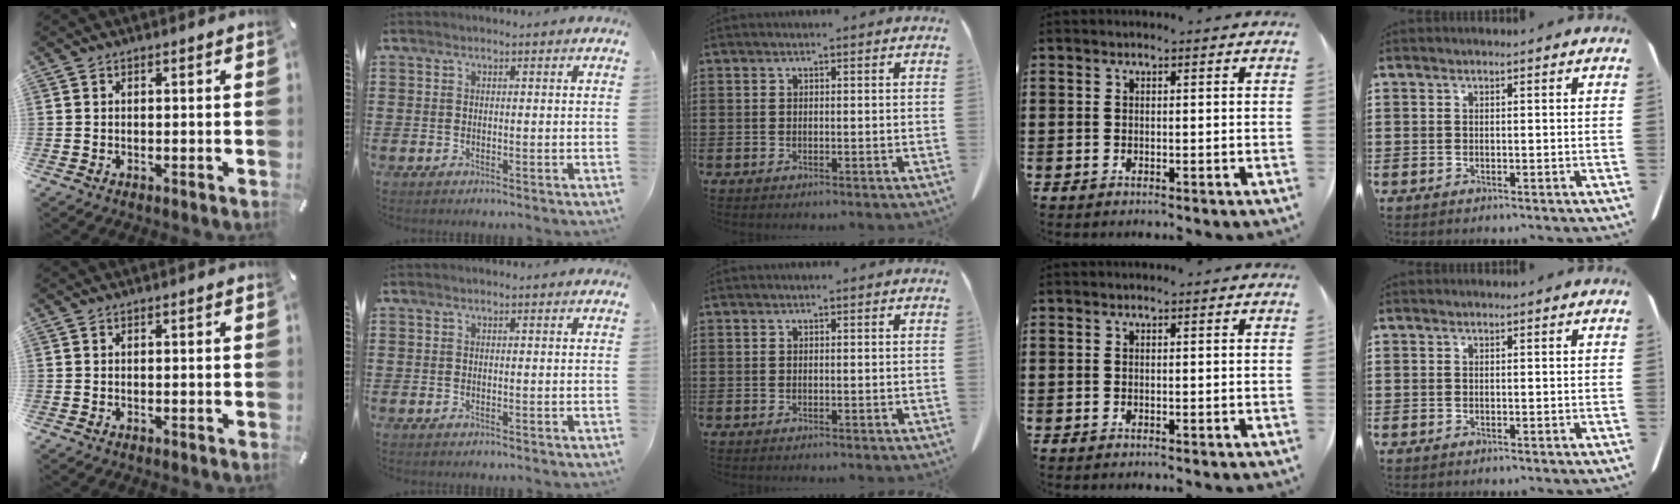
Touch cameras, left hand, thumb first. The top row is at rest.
{}